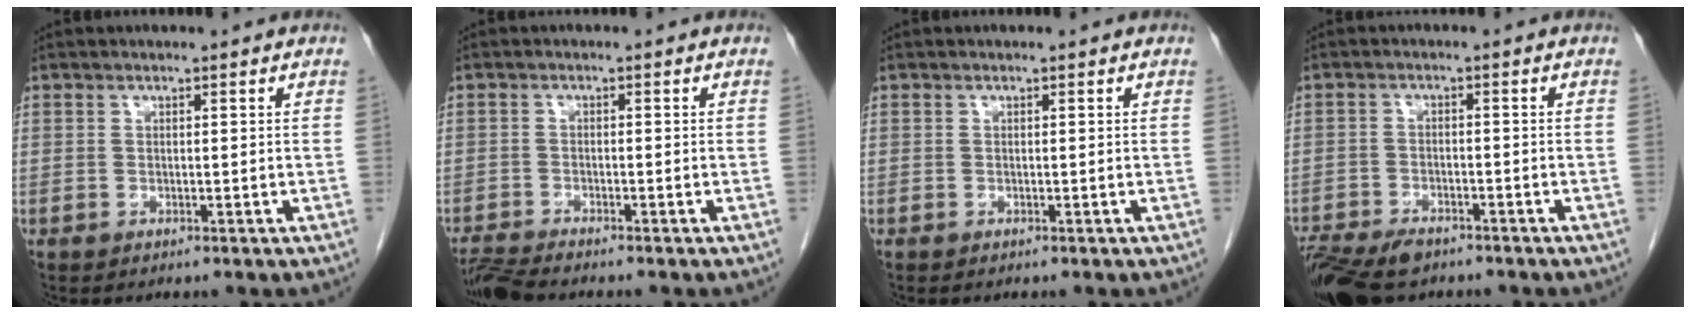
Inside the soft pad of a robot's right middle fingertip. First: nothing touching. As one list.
[{"total": 3.8, "force": [-3.5, -0.5, 1.2], "torque": [-0.025, -0.019, -0.068]}, {"total": 0.0}, {"total": 10.6, "force": [-7.9, 4.4, 5.4], "torque": [-0.108, -0.015, -0.131]}]